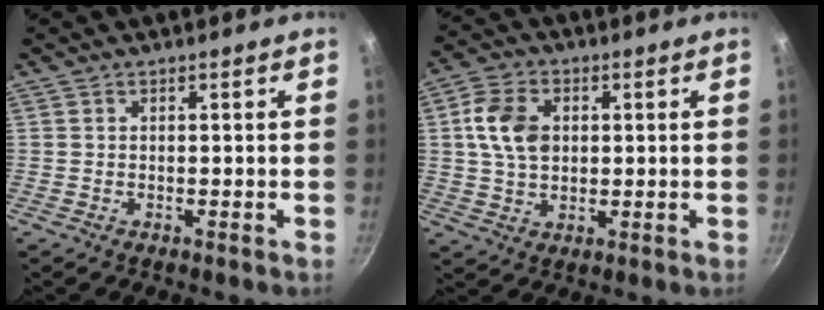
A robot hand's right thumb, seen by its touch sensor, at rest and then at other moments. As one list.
[{"total": 9.4, "force": [1.6, 6.7, 6.3], "torque": [-0.104, 0.010, 0.024]}]